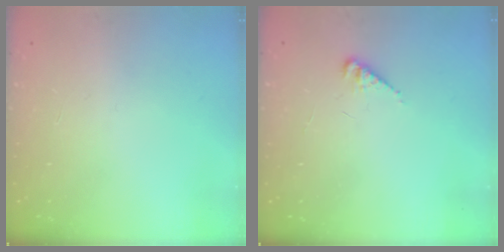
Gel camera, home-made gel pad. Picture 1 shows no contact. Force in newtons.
{"total": 2.7, "press": 2.6, "slide": 0.4}